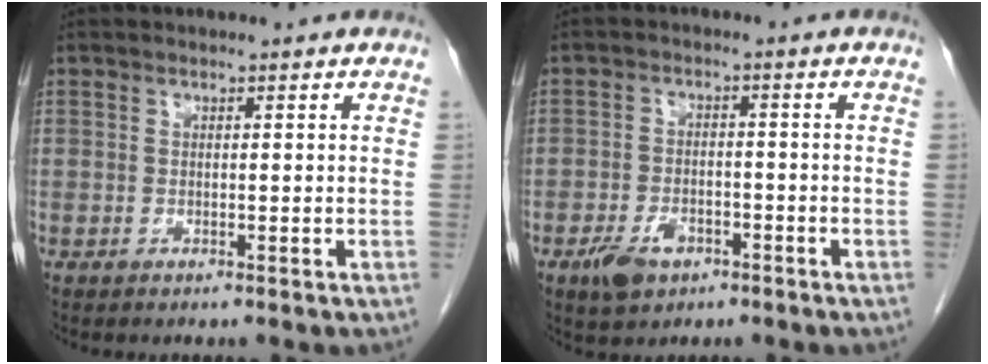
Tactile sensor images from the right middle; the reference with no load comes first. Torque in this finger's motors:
{"motor_torque": [0.86, -0.46, 0.03, 0.03]}